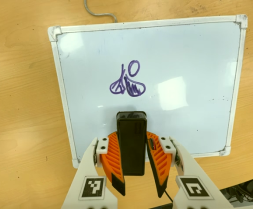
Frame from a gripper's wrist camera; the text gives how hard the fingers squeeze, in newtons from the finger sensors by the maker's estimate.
{"total": 10.2, "left": 8.2, "right": 12.2}